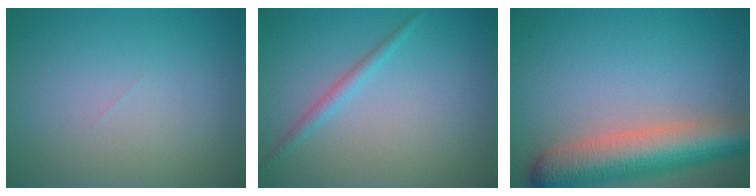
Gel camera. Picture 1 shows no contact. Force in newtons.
{"total": 1.4, "press": 1.4, "slide": 0.1}
{"total": 8.2, "press": 8.2, "slide": 0.3}